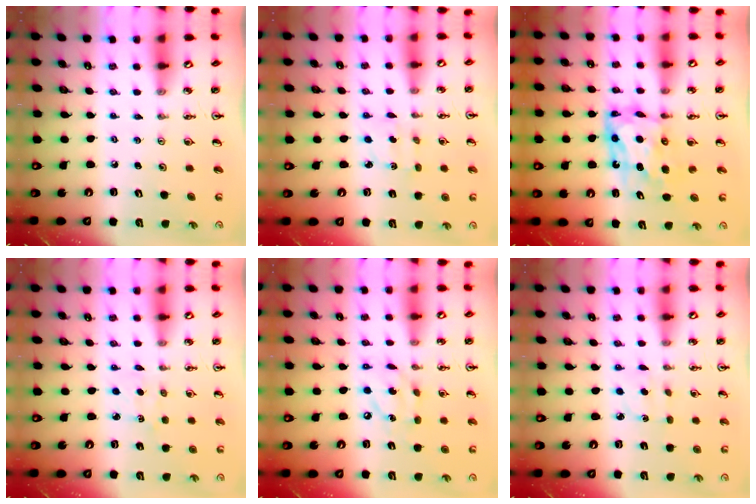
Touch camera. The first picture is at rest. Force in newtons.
{"total": 2.1, "press": 2.0, "slide": 0.7}
{"total": 8.6, "press": 8.5, "slide": 0.8}
{"total": 2.3, "press": 2.3, "slide": 0.3}
{"total": 9.3, "press": 9.3, "slide": 0.5}
{"total": 2.0, "press": 1.9, "slide": 0.6}